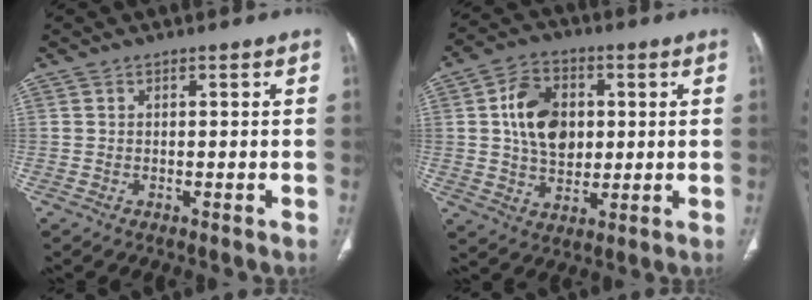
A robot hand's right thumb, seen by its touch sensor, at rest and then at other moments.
{"total": 12.2, "force": [2.0, 8.7, 8.3], "torque": [-0.116, -0.001, 0.035]}